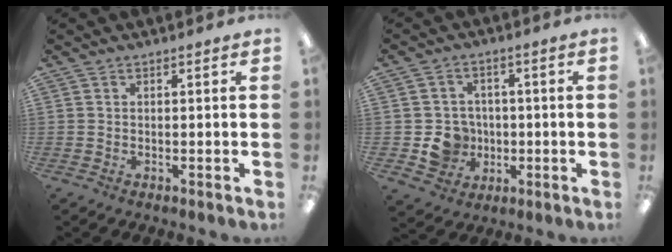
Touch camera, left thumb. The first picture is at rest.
{"total": 7.8, "force": [-1.4, 7.4, 2.1], "torque": [-0.046, 0.013, -0.015]}